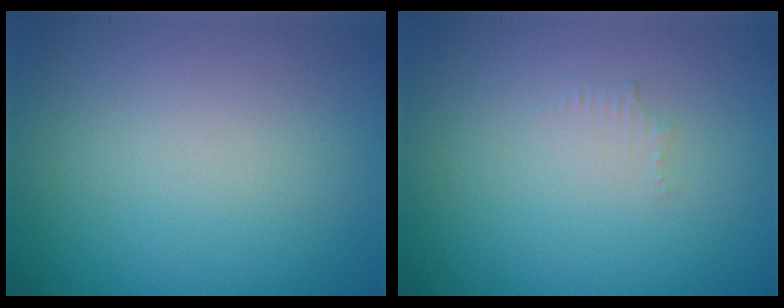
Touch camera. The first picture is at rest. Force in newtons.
{"total": 0.9, "press": 0.8, "slide": 0.1}